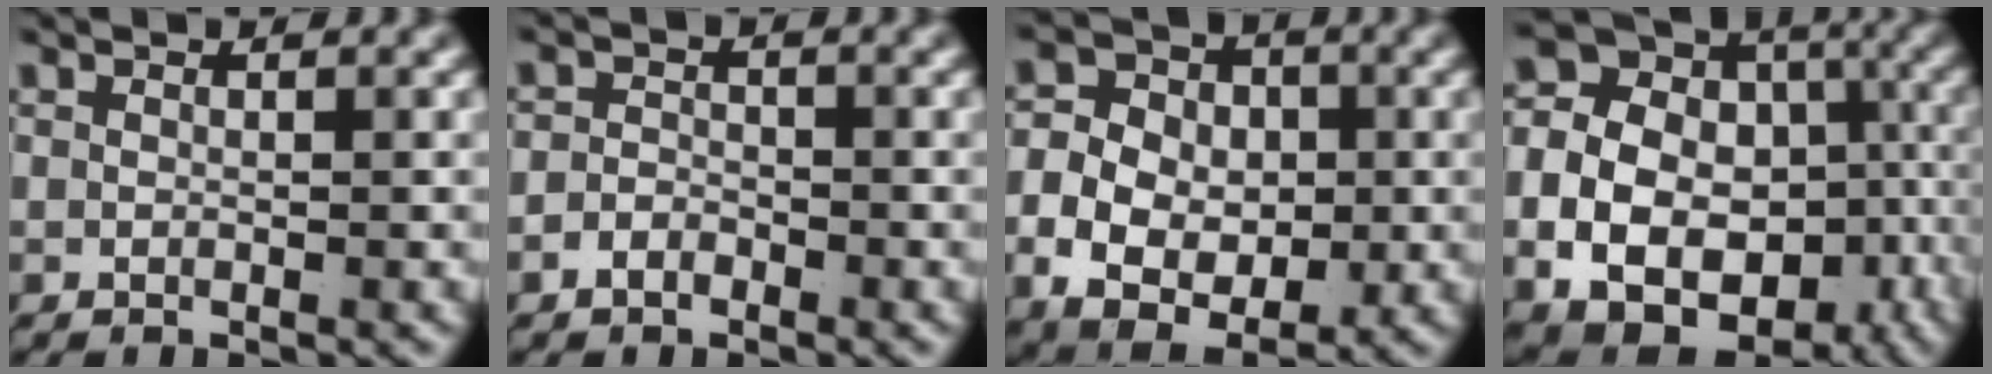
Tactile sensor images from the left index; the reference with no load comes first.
{"total": 1.8, "force": [-1.4, 1.0, 0.2], "torque": [0.001, -0.009, -0.026]}
{"total": 12.3, "force": [-2.9, 9.9, 6.7], "torque": [-0.134, -0.045, -0.038]}
{"total": 20.3, "force": [-3.1, 17.2, 10.3], "torque": [-0.226, -0.059, -0.054]}